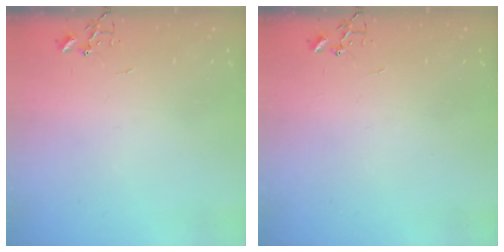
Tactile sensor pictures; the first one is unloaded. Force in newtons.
{"total": 0.0}